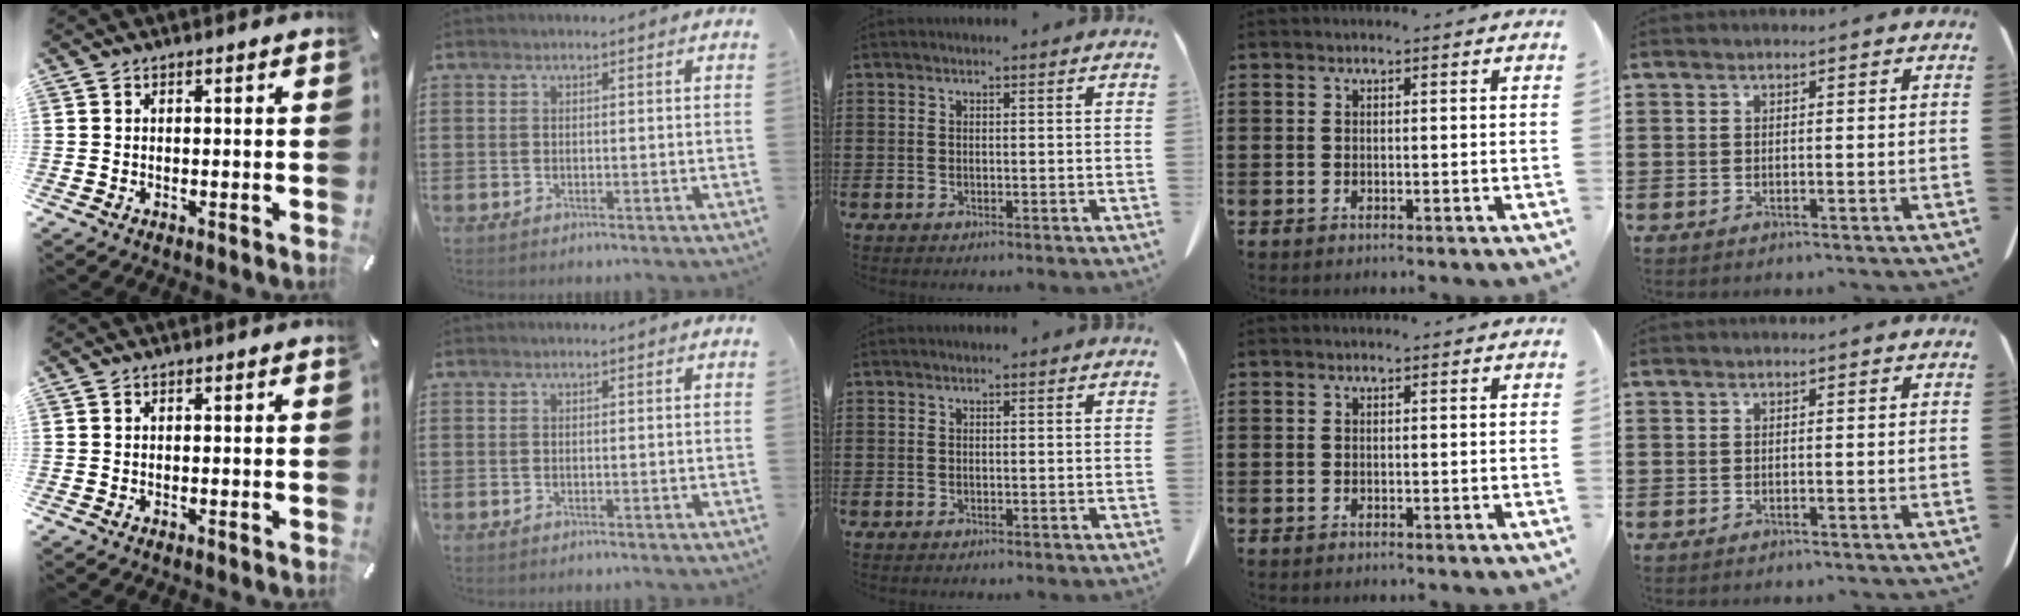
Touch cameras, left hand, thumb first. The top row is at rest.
{}